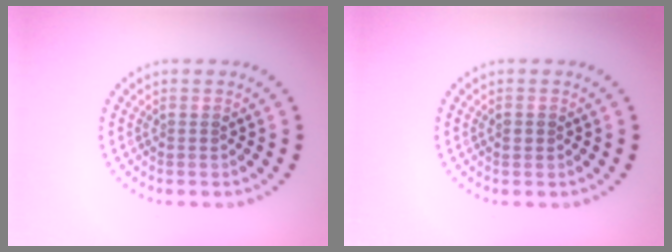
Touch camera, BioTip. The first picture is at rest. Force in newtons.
{"total": 1.0, "press": 1.0, "slide": 0.1}